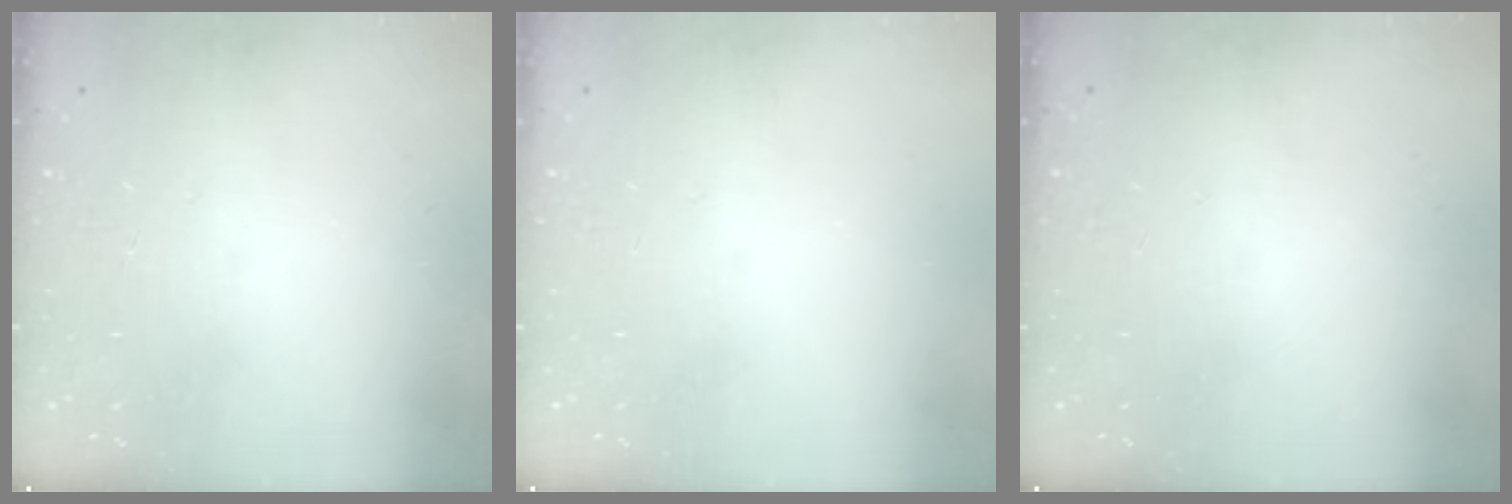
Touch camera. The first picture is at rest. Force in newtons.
{"total": 0.0}
{"total": 0.0}